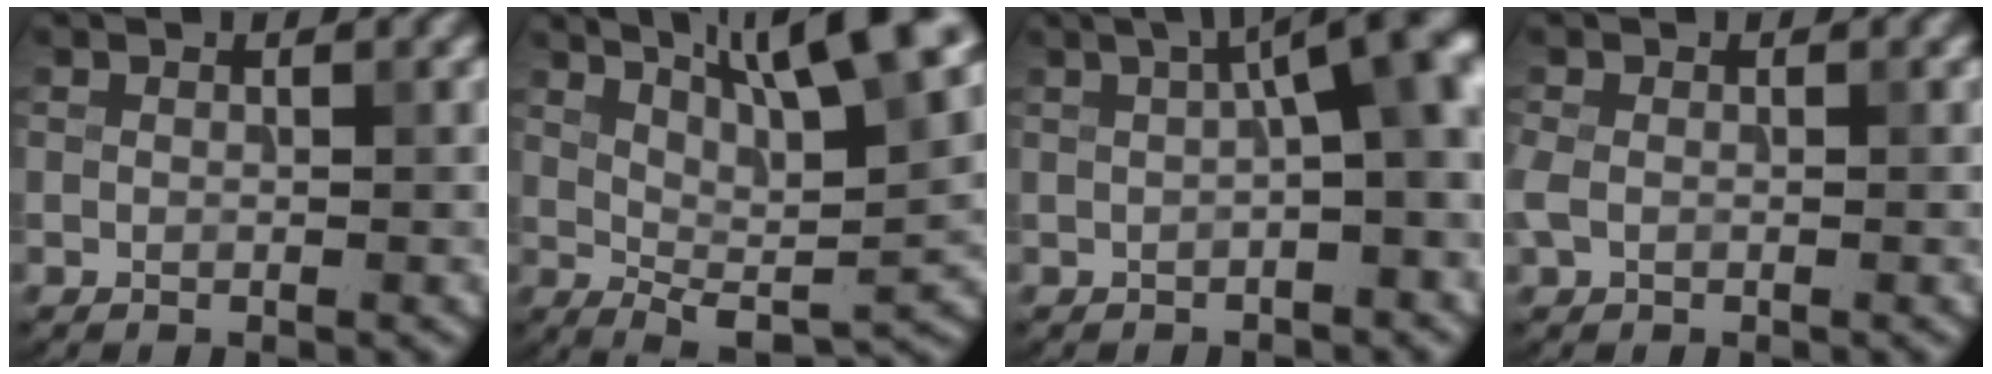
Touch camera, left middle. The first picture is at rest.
{"total": 12.0, "force": [6.0, 2.9, 10.0], "torque": [-0.136, 0.017, 0.087]}
{"total": 6.6, "force": [0.9, 1.4, 6.4], "torque": [-0.081, 0.019, 0.009]}
{"total": 1.6, "force": [-0.4, 1.1, 1.1], "torque": [-0.029, 0.001, -0.011]}